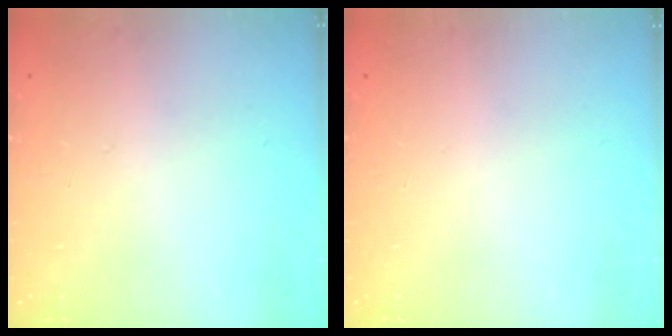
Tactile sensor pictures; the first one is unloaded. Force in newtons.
{"total": 0.0}